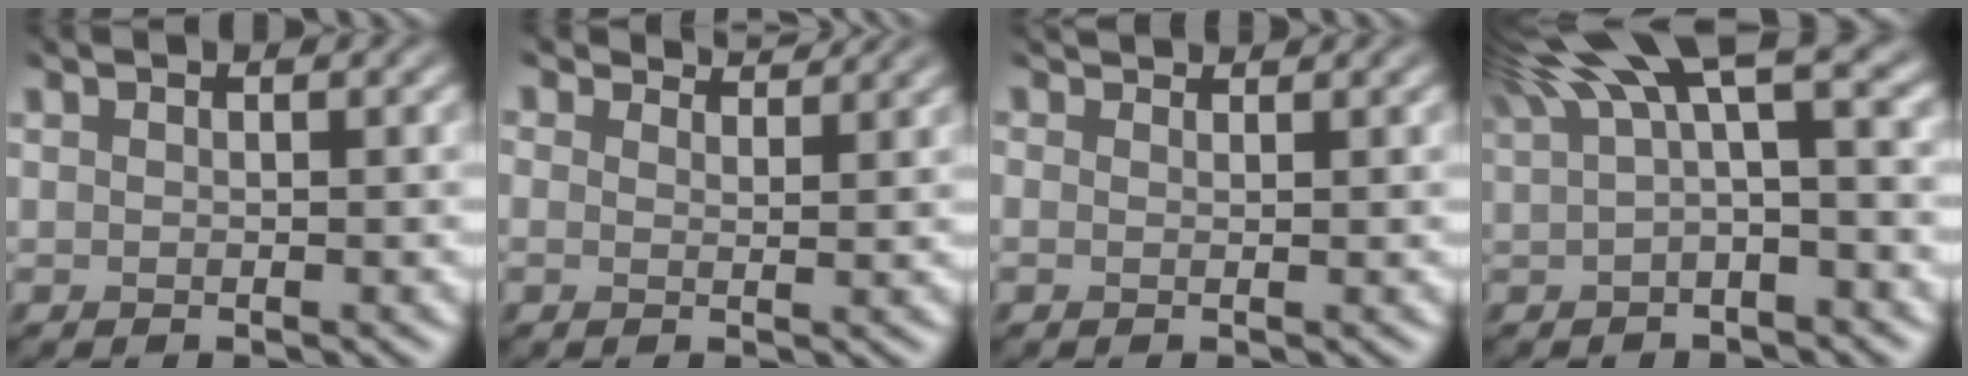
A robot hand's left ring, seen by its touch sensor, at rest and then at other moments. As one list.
[{"total": 2.4, "force": [2.4, -0.1, -0.3], "torque": [-0.011, -0.007, 0.030]}, {"total": 0.9, "force": [0.4, -0.4, -0.7], "torque": [0.004, -0.005, 0.015]}, {"total": 7.1, "force": [2.7, 2.5, 6.1], "torque": [-0.143, 0.010, 0.063]}]